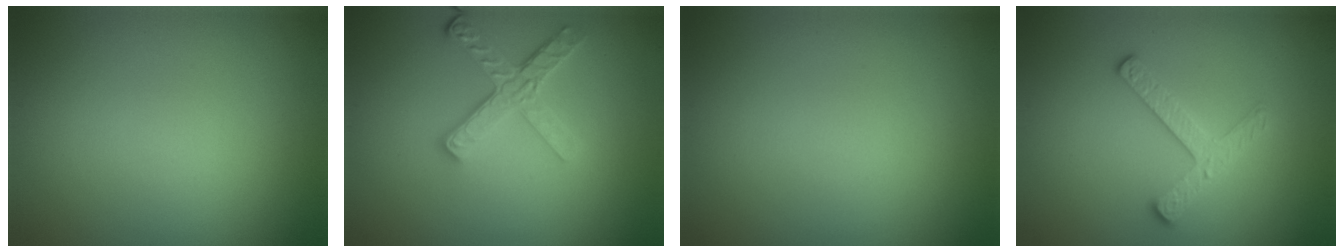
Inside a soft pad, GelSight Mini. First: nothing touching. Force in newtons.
{"total": 3.9, "press": 3.2, "slide": 2.2}
{"total": 0.0}
{"total": 2.5, "press": 2.5, "slide": 0.4}